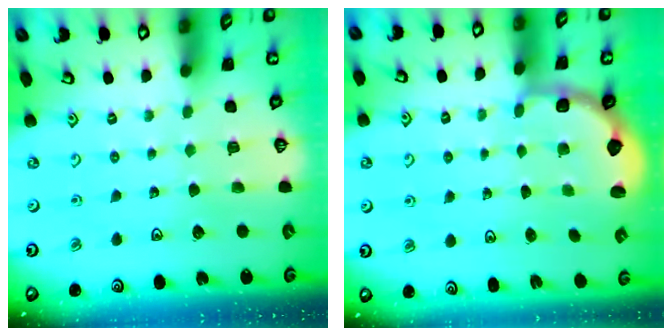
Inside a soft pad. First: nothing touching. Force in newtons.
{"total": 2.9, "press": 2.0, "slide": 2.1}